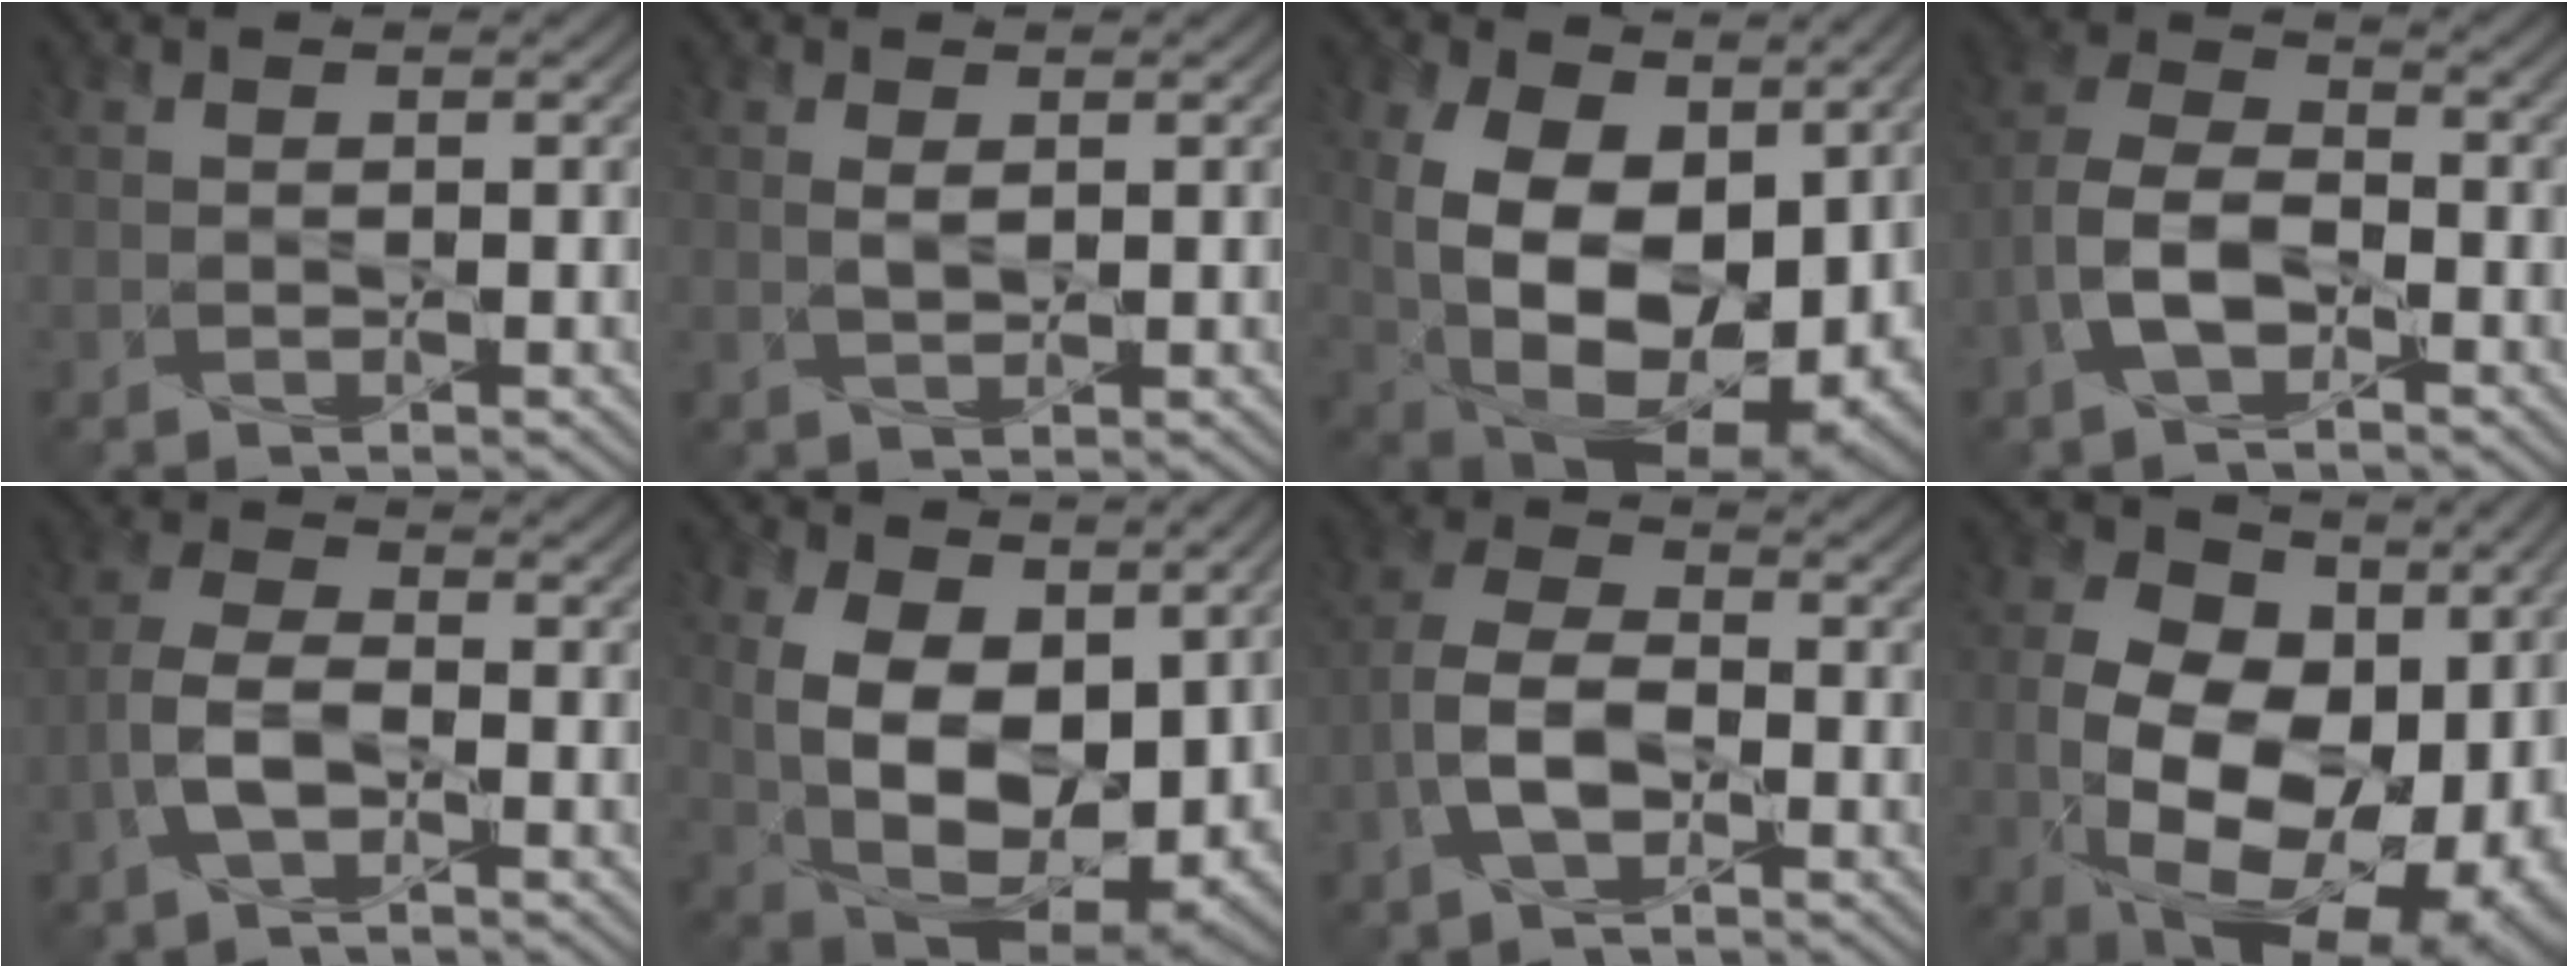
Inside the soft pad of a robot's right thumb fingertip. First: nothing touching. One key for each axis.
{"total": 1.2, "fx": 0.3, "fy": 0.4, "fz": 1.1, "tx": -0.024, "ty": -0.001, "tz": 0.008}
{"total": 18.1, "fx": 0.6, "fy": 12.3, "fz": 13.3, "tx": -0.240, "ty": -0.039, "tz": 0.041}
{"total": 7.3, "fx": -3.5, "fy": 4.1, "fz": 4.9, "tx": -0.112, "ty": 0.006, "tz": -0.081}
{"total": 5.6, "fx": -2.8, "fy": 2.7, "fz": 4.0, "tx": -0.096, "ty": 0.006, "tz": -0.066}
{"total": 14.7, "fx": 1.7, "fy": 9.5, "fz": 11.2, "tx": -0.217, "ty": -0.026, "tz": 0.042}
{"total": 6.8, "fx": -2.9, "fy": 3.6, "fz": 4.9, "tx": -0.112, "ty": 0.009, "tz": -0.070}
{"total": 19.0, "fx": -2.6, "fy": 12.8, "fz": 13.8, "tx": -0.243, "ty": -0.043, "tz": -0.015}